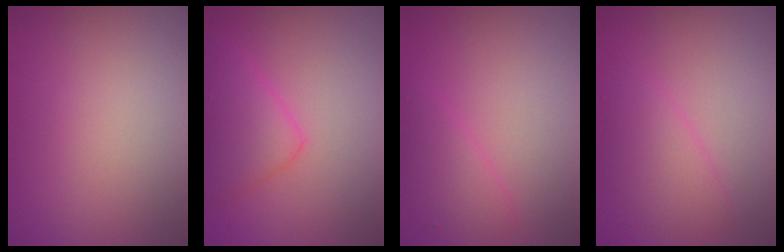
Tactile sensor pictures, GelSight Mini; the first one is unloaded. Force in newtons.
{"total": 3.7, "press": 3.7, "slide": 0.1}
{"total": 2.0, "press": 2.0, "slide": 0.1}
{"total": 2.5, "press": 2.5, "slide": 0.1}